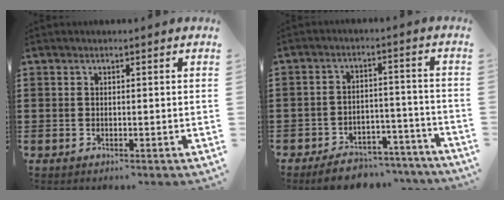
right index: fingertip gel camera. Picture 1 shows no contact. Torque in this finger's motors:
{"motor_torque": [2.03, 0.11, 0.31, 0.07]}